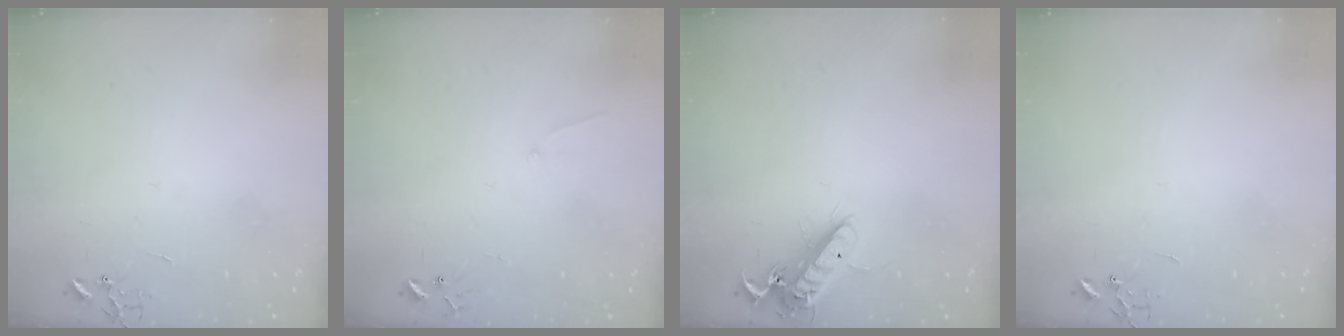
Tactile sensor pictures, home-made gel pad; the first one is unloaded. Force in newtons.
{"total": 6.0, "press": 5.9, "slide": 0.8}
{"total": 13.0, "press": 12.8, "slide": 2.2}
{"total": 0.0}